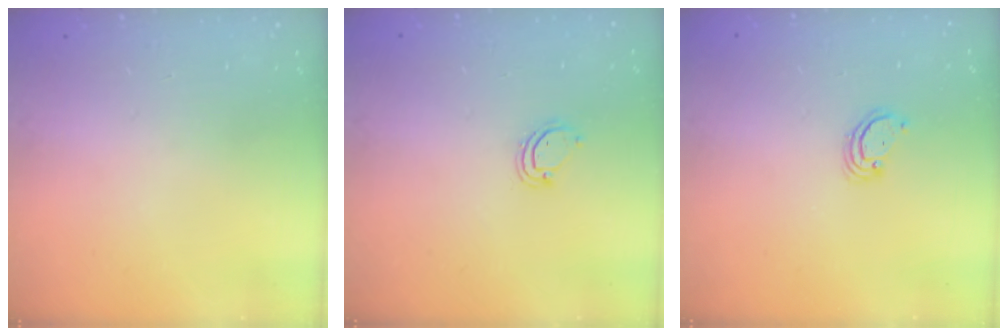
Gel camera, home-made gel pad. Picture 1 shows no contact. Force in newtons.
{"total": 3.9, "press": 3.9, "slide": 0.4}
{"total": 2.6, "press": 2.6, "slide": 0.2}